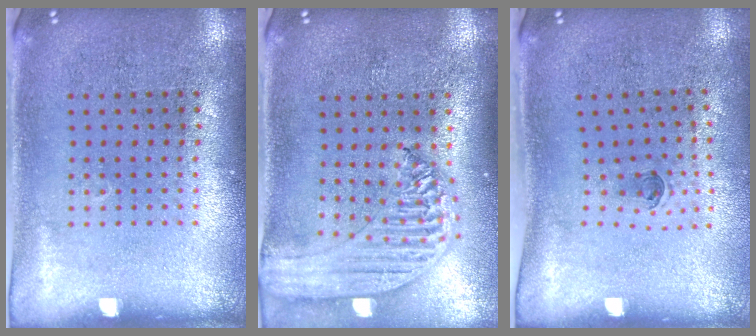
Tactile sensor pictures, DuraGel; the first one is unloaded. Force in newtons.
{"total": 1.8, "press": 1.7, "slide": 0.6}
{"total": 0.5, "press": 0.3, "slide": 0.4}